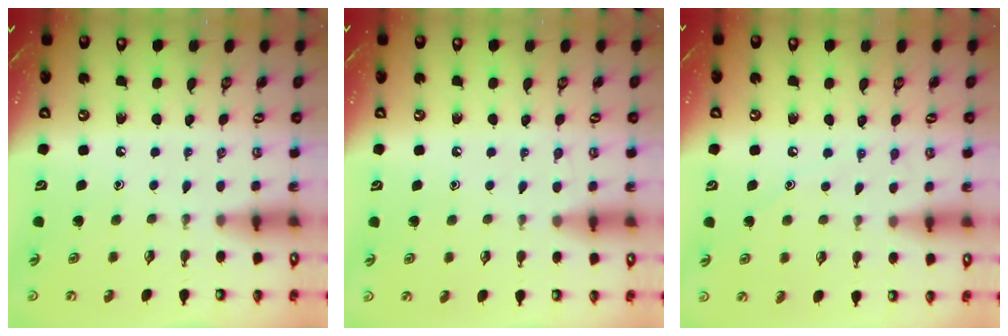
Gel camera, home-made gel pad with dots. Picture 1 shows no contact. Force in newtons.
{"total": 4.0, "press": 4.0, "slide": 0.5}
{"total": 5.9, "press": 5.9, "slide": 0.4}